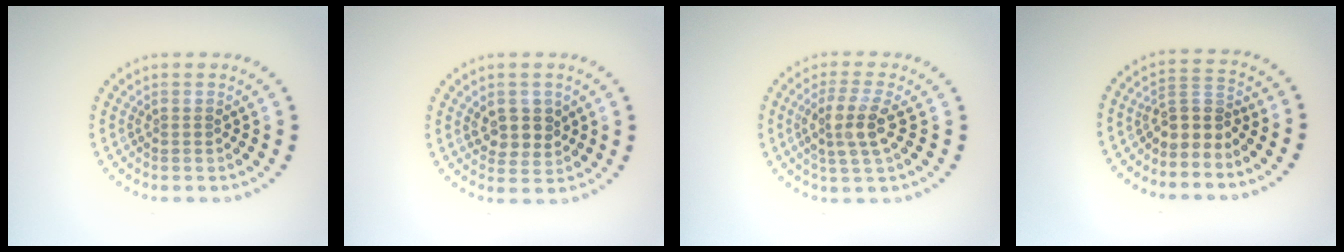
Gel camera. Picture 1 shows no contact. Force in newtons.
{"total": 2.8, "press": 2.7, "slide": 0.9}
{"total": 3.4, "press": 2.9, "slide": 1.7}
{"total": 2.4, "press": 2.0, "slide": 1.5}